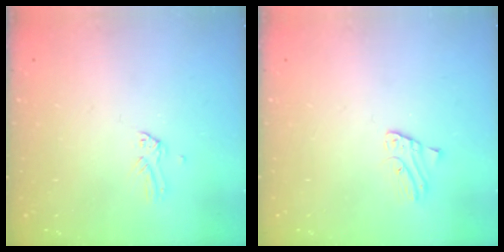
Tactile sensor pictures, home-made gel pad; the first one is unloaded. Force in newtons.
{"total": 1.2, "press": 1.2, "slide": 0.1}